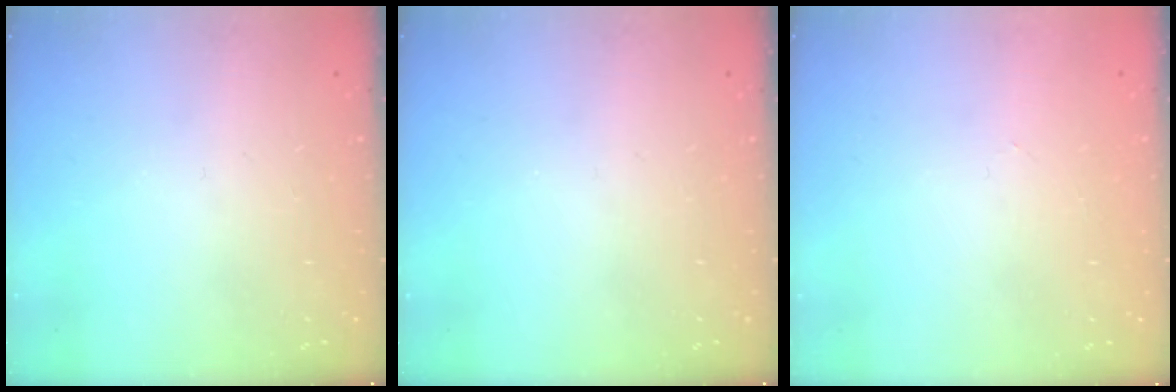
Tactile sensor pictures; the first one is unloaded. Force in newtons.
{"total": 0.0}
{"total": 0.0}